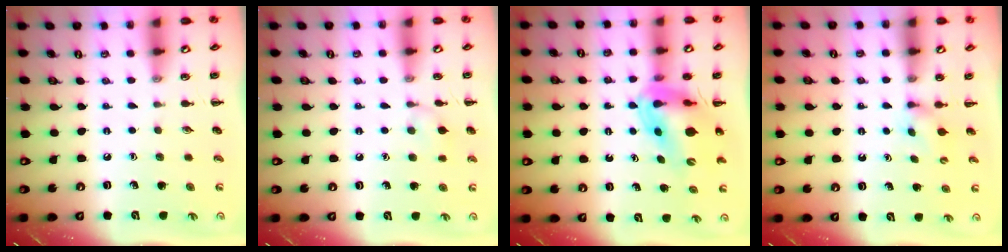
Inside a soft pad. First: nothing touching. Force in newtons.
{"total": 6.7, "press": 6.4, "slide": 2.0}
{"total": 11.9, "press": 11.3, "slide": 3.7}
{"total": 2.9, "press": 2.7, "slide": 1.1}